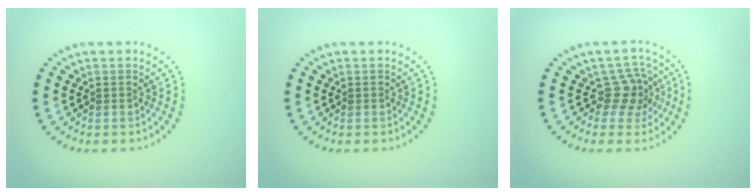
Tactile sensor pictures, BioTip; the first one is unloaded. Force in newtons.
{"total": 0.0}
{"total": 2.9, "press": 2.1, "slide": 1.9}